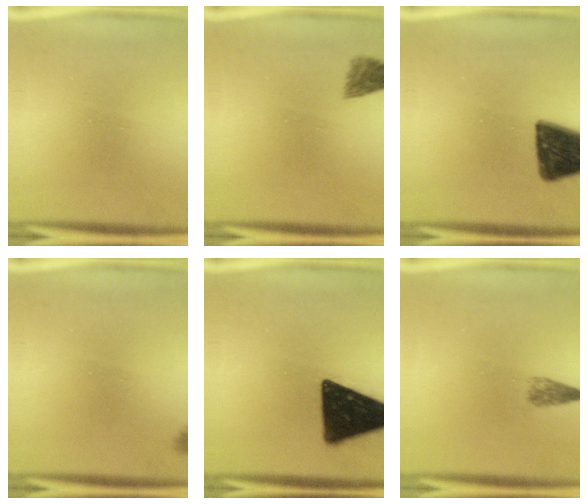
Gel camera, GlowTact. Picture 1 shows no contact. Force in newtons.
{"total": 2.0}
{"total": 13.7}
{"total": 1.0}
{"total": 17.1}
{"total": 1.4}